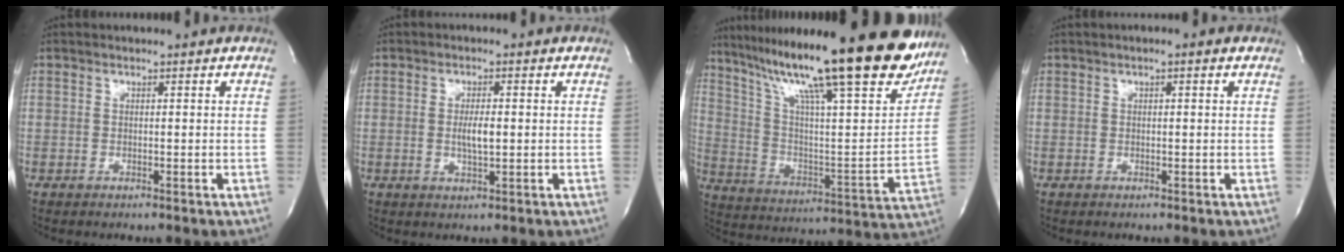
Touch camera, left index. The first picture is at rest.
{"total": 3.4, "force": [-0.1, 0.7, 3.3], "torque": [-0.062, -0.002, 0.000]}
{"total": 31.0, "force": [24.0, 3.5, 19.4], "torque": [-0.321, -0.036, 0.347]}
{"total": 1.4, "force": [0.6, 0.3, 1.2], "torque": [-0.023, 0.009, 0.006]}